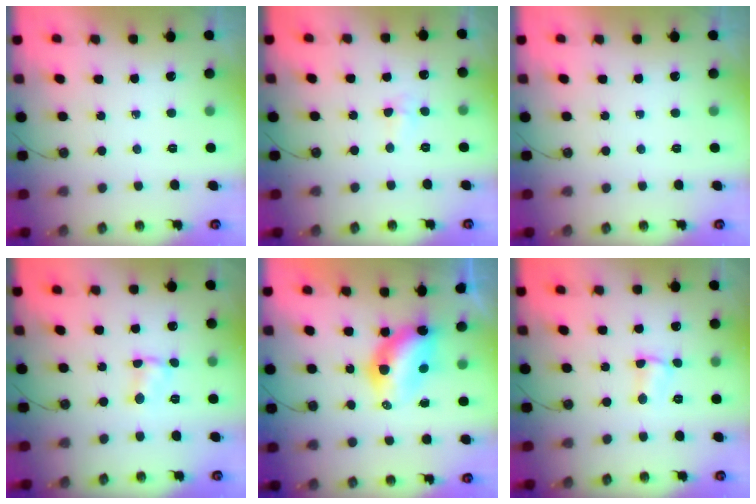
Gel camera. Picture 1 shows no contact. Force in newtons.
{"total": 2.7, "press": 2.6, "slide": 0.6}
{"total": 0.0}
{"total": 2.2, "press": 2.1, "slide": 0.3}
{"total": 6.7, "press": 6.7, "slide": 0.2}
{"total": 3.9, "press": 2.5, "slide": 2.9}